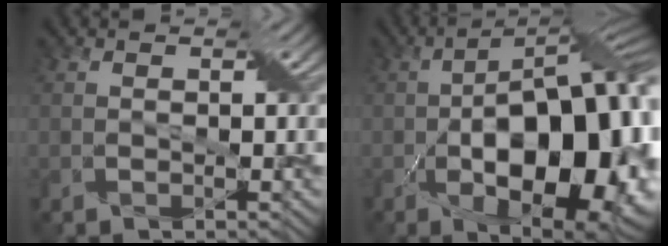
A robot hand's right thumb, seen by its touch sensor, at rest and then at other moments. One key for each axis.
{"total": 19.1, "fx": -4.3, "fy": 9.4, "fz": 16.1, "tx": -0.218, "ty": -0.013, "tz": -0.064}